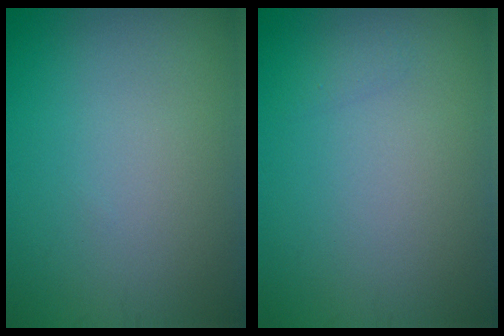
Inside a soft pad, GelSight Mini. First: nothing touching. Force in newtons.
{"total": 0.5, "press": 0.5, "slide": 0.0}